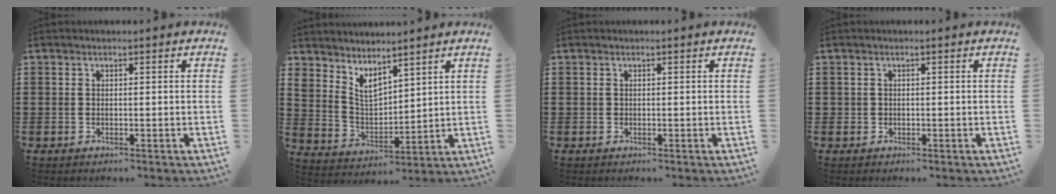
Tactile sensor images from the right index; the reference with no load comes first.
{"total": 4.8, "force": [4.2, 1.7, 1.4], "torque": [-0.046, -0.017, 0.078]}
{"total": 0.0}
{"total": 0.7, "force": [0.0, 0.7, 0.0], "torque": [-0.002, 0.006, -0.001]}